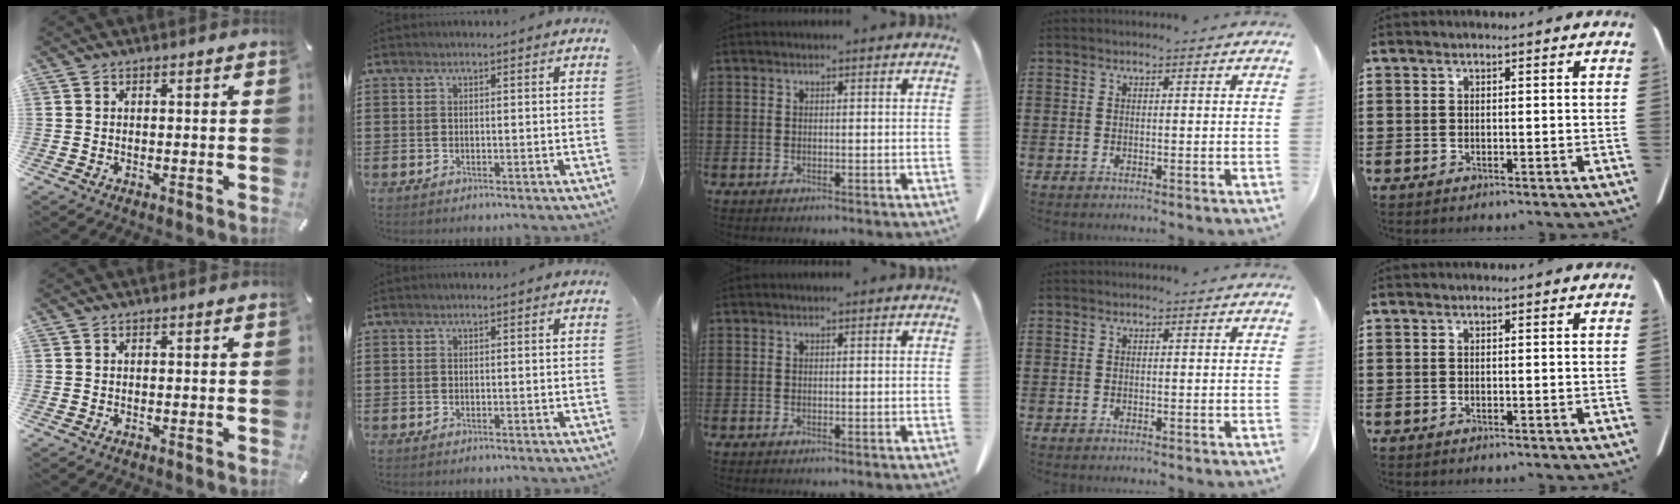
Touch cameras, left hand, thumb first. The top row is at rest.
{}